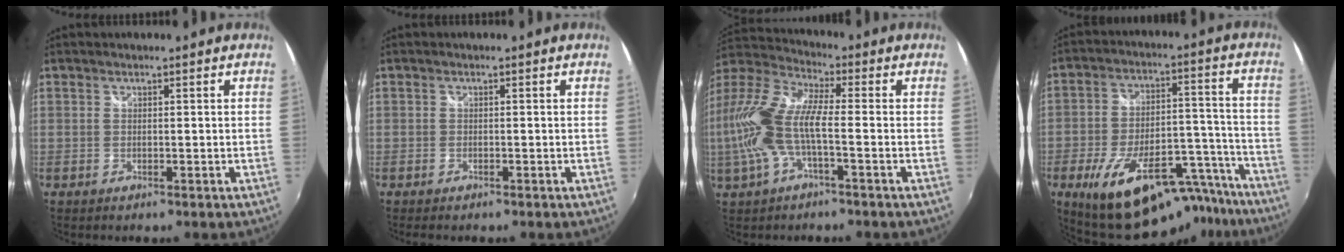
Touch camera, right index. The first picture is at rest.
{"total": 1.1, "force": [-0.9, 0.4, 0.4], "torque": [-0.010, -0.004, -0.018]}
{"total": 14.1, "force": [-1.8, 4.6, 13.2], "torque": [-0.269, 0.004, -0.035]}
{"total": 24.4, "force": [-16.9, 10.3, 14.3], "torque": [-0.238, 0.017, -0.221]}